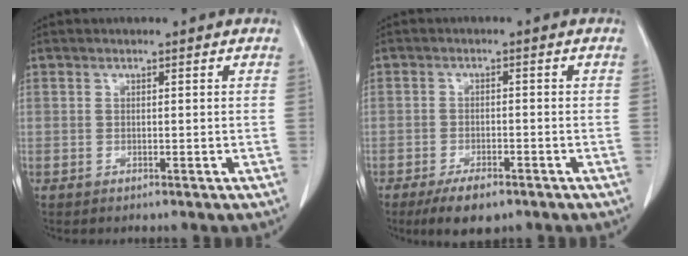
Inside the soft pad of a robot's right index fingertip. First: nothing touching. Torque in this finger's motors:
{"motor_torque": [-0.05, -0.07, -0.01, -0.02]}